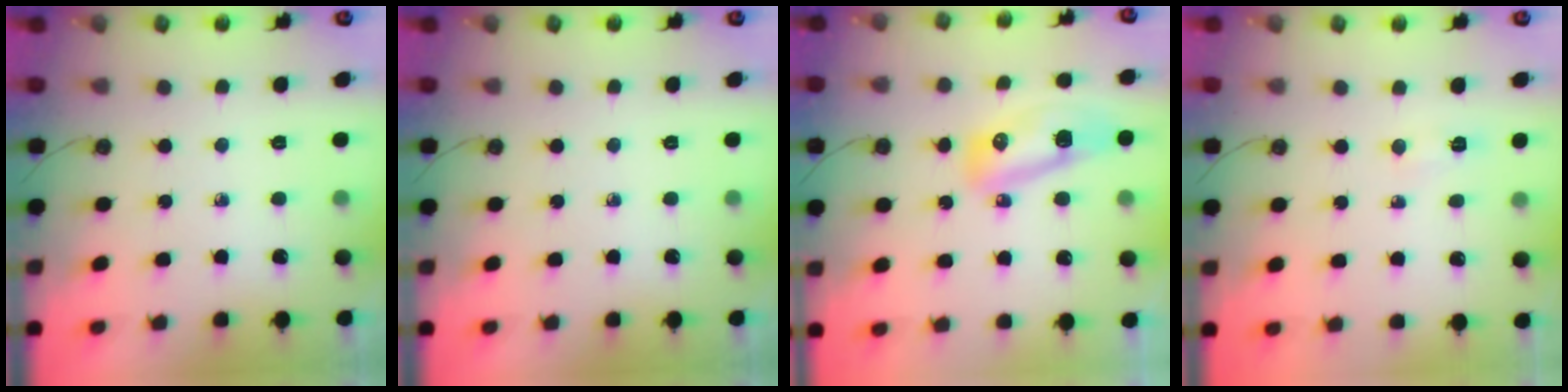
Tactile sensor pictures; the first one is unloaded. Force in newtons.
{"total": 0.0}
{"total": 9.6, "press": 9.6, "slide": 0.7}
{"total": 3.2, "press": 3.2, "slide": 0.4}